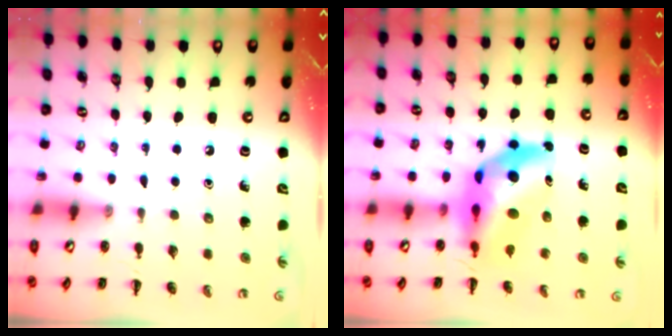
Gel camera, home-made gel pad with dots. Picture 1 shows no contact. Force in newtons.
{"total": 11.2, "press": 10.6, "slide": 3.6}